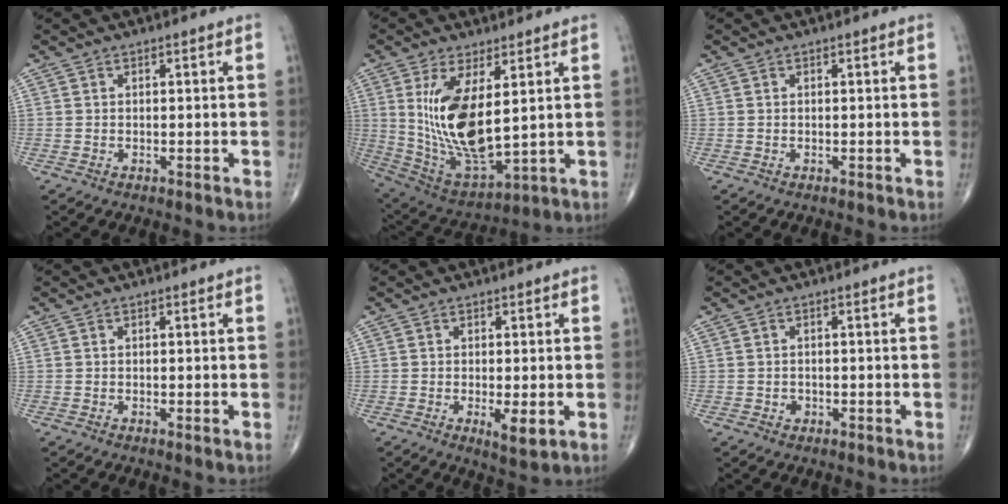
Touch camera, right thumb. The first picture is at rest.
{"total": 16.5, "force": [3.4, 6.8, 14.6], "torque": [-0.279, -0.028, 0.088]}
{"total": 0.0}
{"total": 0.5, "force": [0.0, 0.1, 0.5], "torque": [-0.011, -0.003, -0.001]}
{"total": 4.2, "force": [-0.9, 1.3, 3.9], "torque": [-0.065, -0.014, -0.013]}
{"total": 1.2, "force": [-0.4, 1.0, 0.4], "torque": [-0.002, 0.003, -0.005]}